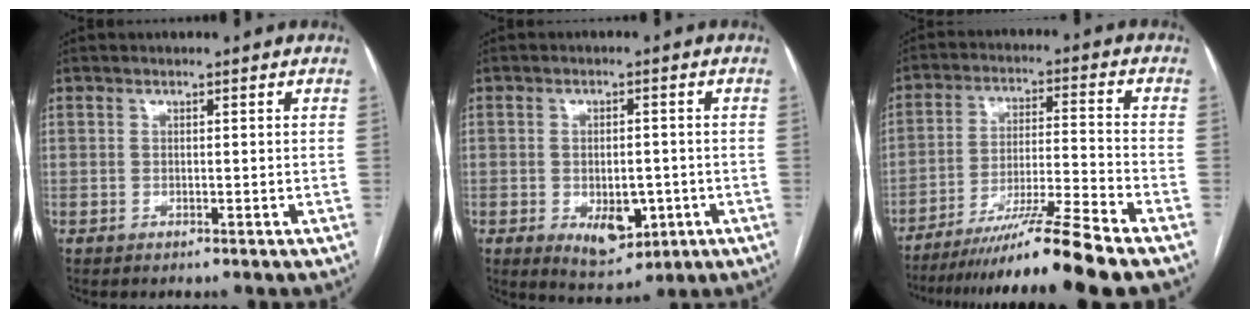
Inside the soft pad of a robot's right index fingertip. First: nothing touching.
{"total": 7.4, "force": [-2.2, 4.1, 5.7], "torque": [-0.083, -0.003, -0.017]}
{"total": 12.6, "force": [-10.2, -3.0, 6.8], "torque": [-0.107, -0.020, -0.176]}